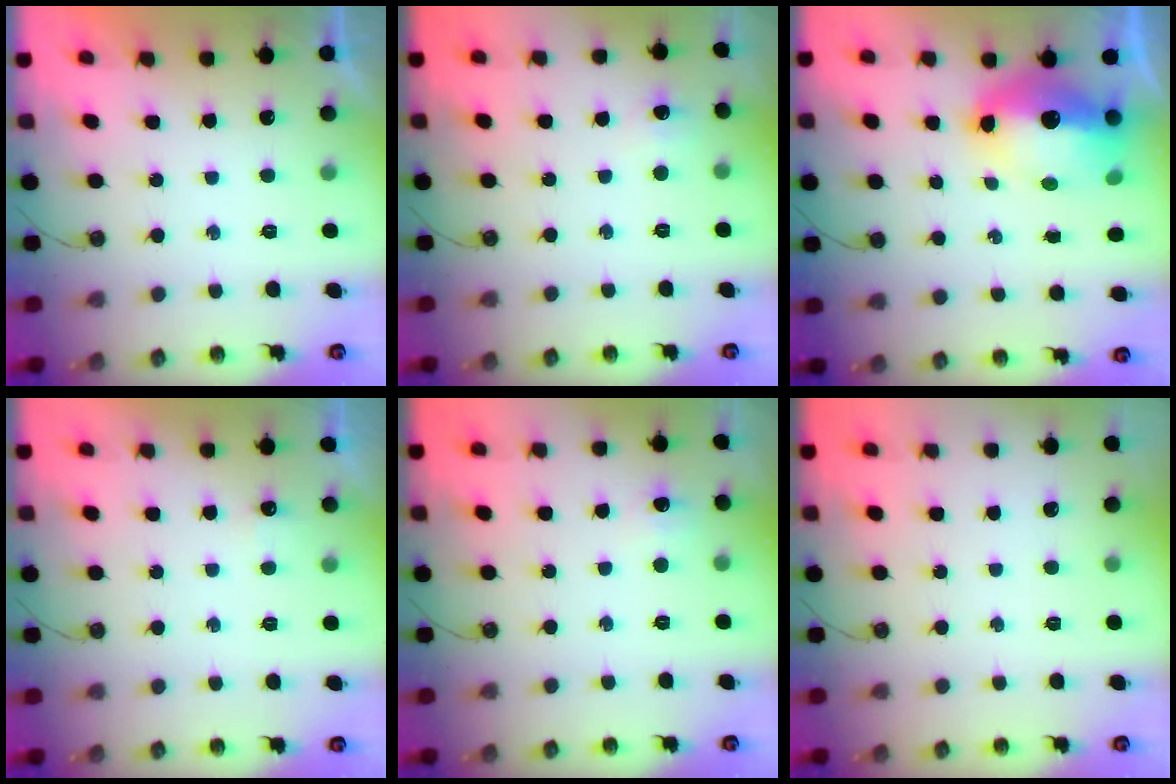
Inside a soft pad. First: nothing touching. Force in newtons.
{"total": 3.7, "press": 3.7, "slide": 0.6}
{"total": 13.7, "press": 13.6, "slide": 1.6}
{"total": 3.9, "press": 3.1, "slide": 2.4}
{"total": 3.7, "press": 3.7, "slide": 0.6}
{"total": 0.0}